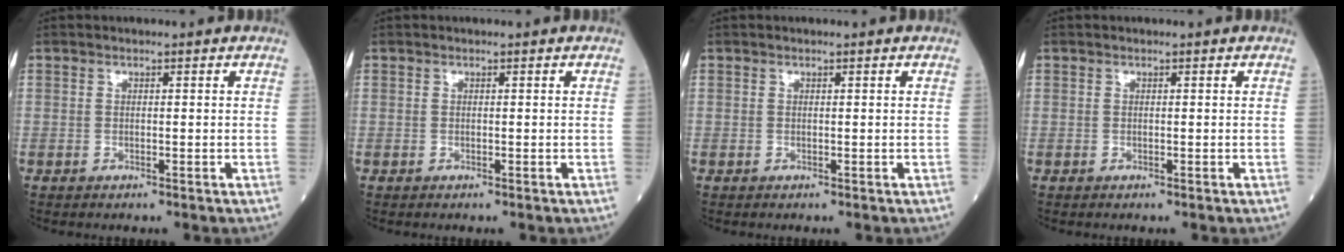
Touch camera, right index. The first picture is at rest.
{"total": 0.0}
{"total": 0.0}
{"total": 0.0}